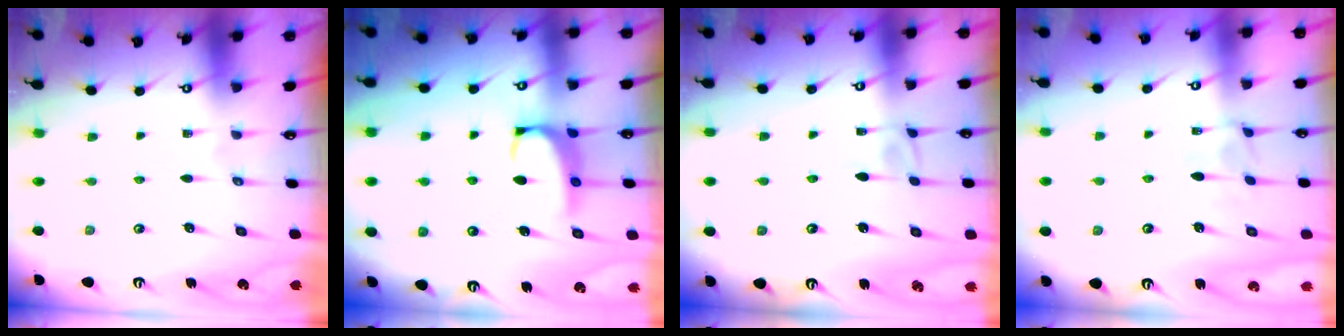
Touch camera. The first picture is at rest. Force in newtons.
{"total": 2.4, "press": 2.3, "slide": 0.7}
{"total": 4.8, "press": 4.8, "slide": 0.1}
{"total": 4.3, "press": 4.3, "slide": 0.1}